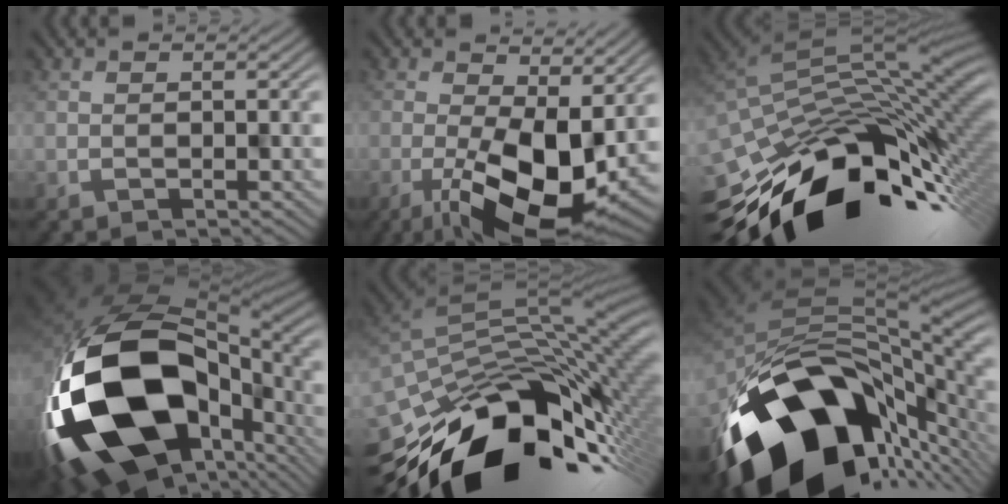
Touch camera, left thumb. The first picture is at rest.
{"total": 11.9, "force": [-2.1, 4.9, 10.7], "torque": [-0.190, -0.016, -0.027]}
{"total": 14.6, "force": [-6.8, 7.8, 10.3], "torque": [-0.182, -0.022, -0.116]}
{"total": 21.4, "force": [-5.4, 13.0, 16.2], "torque": [-0.365, -0.080, -0.046]}
{"total": 16.1, "force": [-7.8, 9.1, 10.8], "torque": [-0.200, -0.034, -0.126]}
{"total": 18.4, "force": [-7.6, 11.5, 12.2], "torque": [-0.221, -0.059, -0.107]}